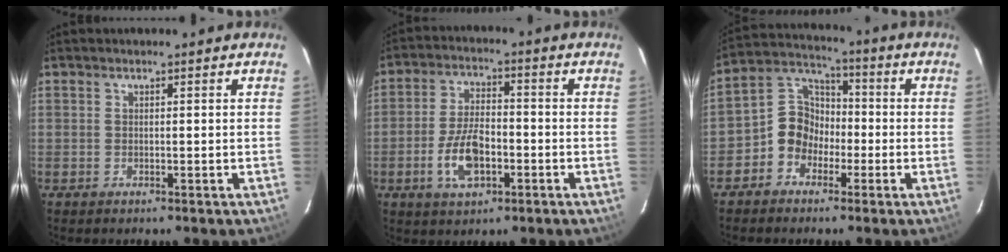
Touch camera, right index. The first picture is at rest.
{"total": 9.3, "force": [-3.3, 4.5, 7.4], "torque": [-0.152, 0.003, -0.056]}
{"total": 7.9, "force": [-3.4, 6.6, 2.6], "torque": [-0.053, 0.033, -0.069]}